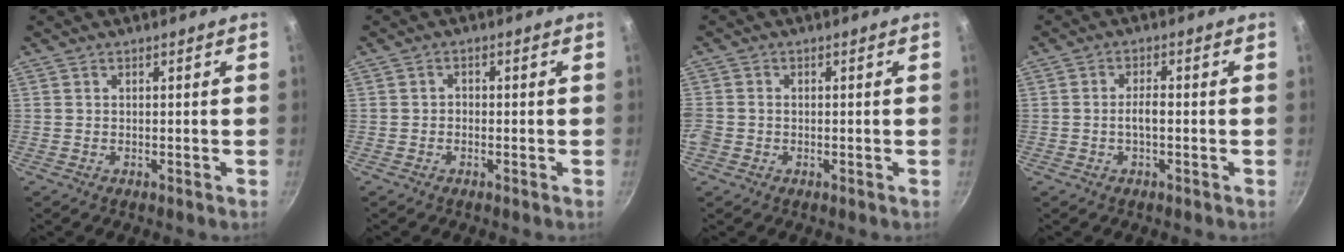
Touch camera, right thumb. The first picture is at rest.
{"total": 1.1, "force": [-0.5, 0.9, 0.5], "torque": [-0.006, 0.005, -0.011]}
{"total": 3.7, "force": [-1.1, 3.1, 1.7], "torque": [-0.040, 0.004, -0.025]}
{"total": 2.7, "force": [-0.6, 1.0, 2.5], "torque": [-0.043, 0.013, -0.011]}